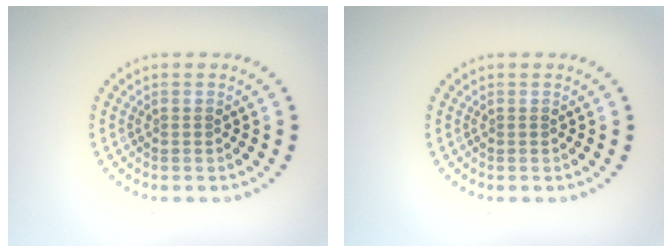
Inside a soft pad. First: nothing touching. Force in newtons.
{"total": 0.0}